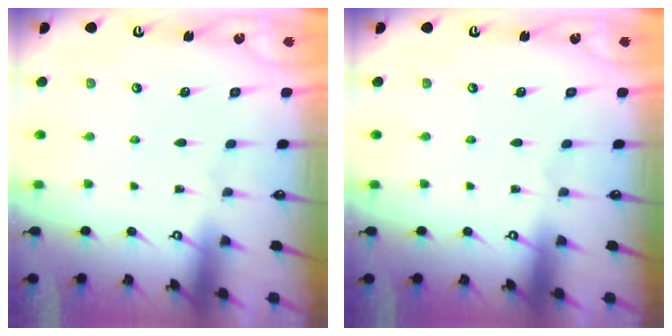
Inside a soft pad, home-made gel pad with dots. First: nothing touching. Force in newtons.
{"total": 0.0}